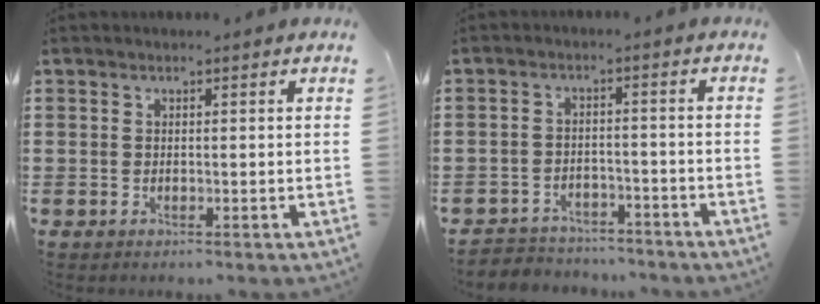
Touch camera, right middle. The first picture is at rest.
{"total": 3.4, "force": [-3.3, 0.8, -0.3], "torque": [-0.004, 0.001, -0.072]}